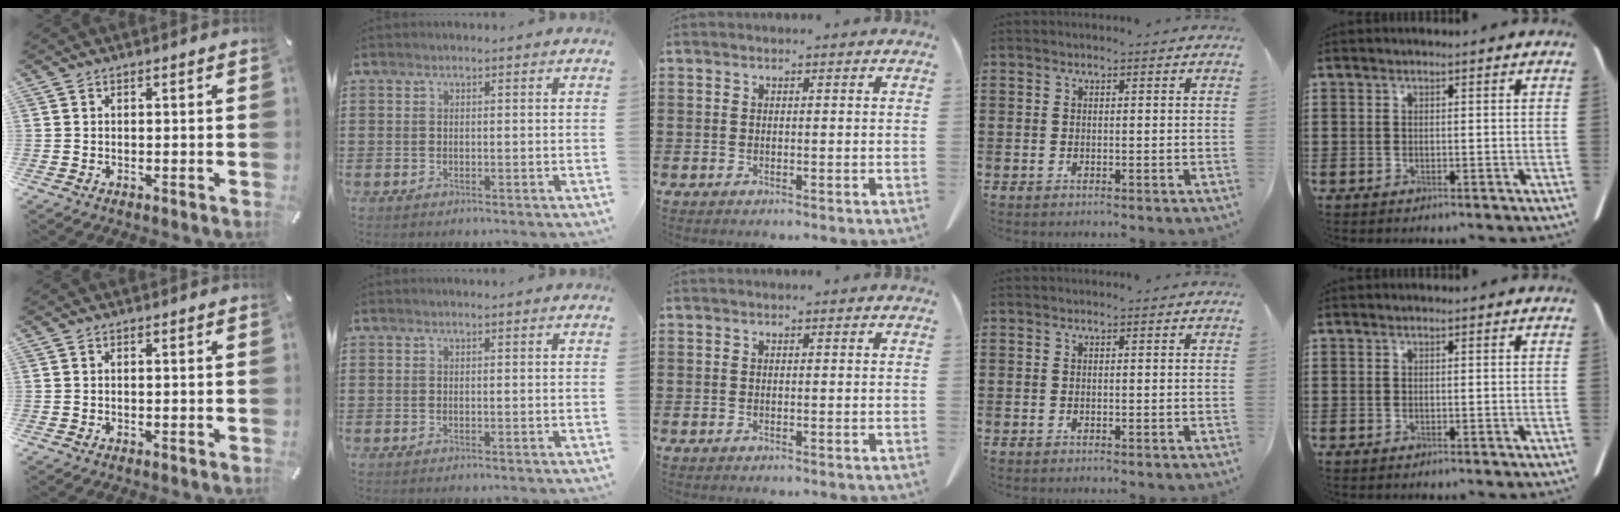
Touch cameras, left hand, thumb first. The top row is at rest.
{}